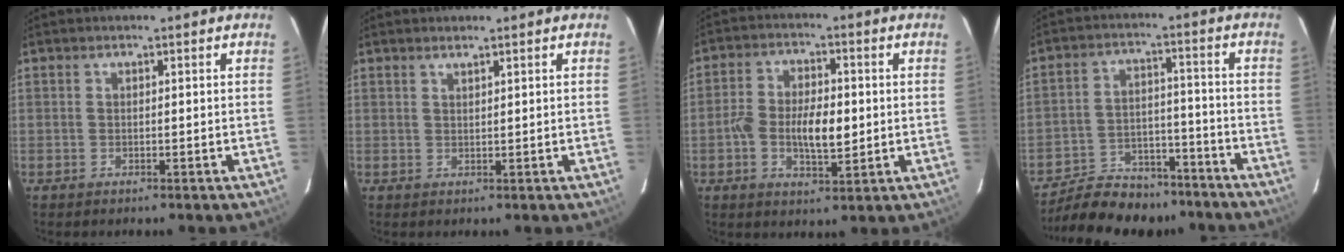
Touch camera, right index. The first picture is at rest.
{"total": 1.0, "force": [0.9, 0.0, 0.5], "torque": [-0.007, 0.000, 0.015]}
{"total": 8.5, "force": [-1.1, 4.0, 7.4], "torque": [-0.148, 0.006, -0.022]}
{"total": 17.0, "force": [-14.4, 7.2, 5.3], "torque": [-0.131, 0.020, -0.205]}